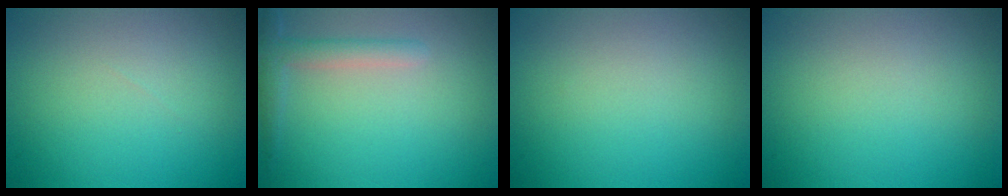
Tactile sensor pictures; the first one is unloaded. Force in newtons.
{"total": 2.3, "press": 2.3, "slide": 0.2}
{"total": 0.0}
{"total": 0.0}